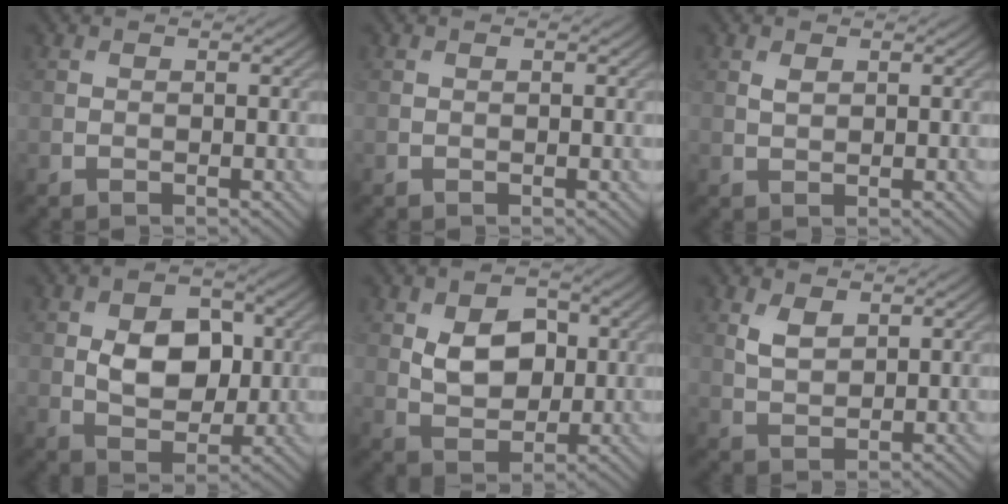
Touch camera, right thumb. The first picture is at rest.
{"total": 0.0}
{"total": 1.2, "force": [0.6, 0.6, 0.8], "torque": [-0.021, -0.002, 0.013]}
{"total": 7.3, "force": [0.6, 4.9, 5.4], "torque": [-0.095, -0.001, 0.004]}
{"total": 6.3, "force": [1.0, 4.3, 4.4], "torque": [-0.085, -0.002, 0.014]}
{"total": 2.9, "force": [1.5, 1.5, 2.0], "torque": [-0.048, -0.003, 0.034]}